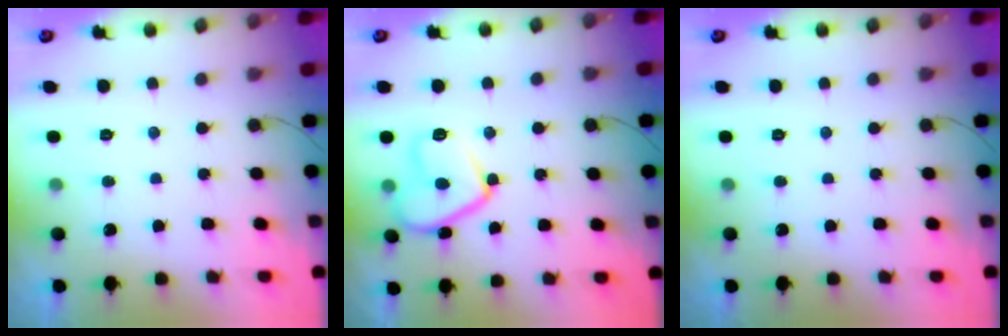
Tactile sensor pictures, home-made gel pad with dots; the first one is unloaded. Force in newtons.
{"total": 12.4, "press": 12.3, "slide": 1.1}
{"total": 0.0}